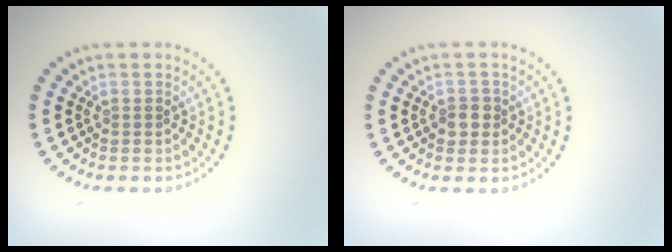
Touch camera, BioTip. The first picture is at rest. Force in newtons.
{"total": 1.6, "press": 1.5, "slide": 0.5}